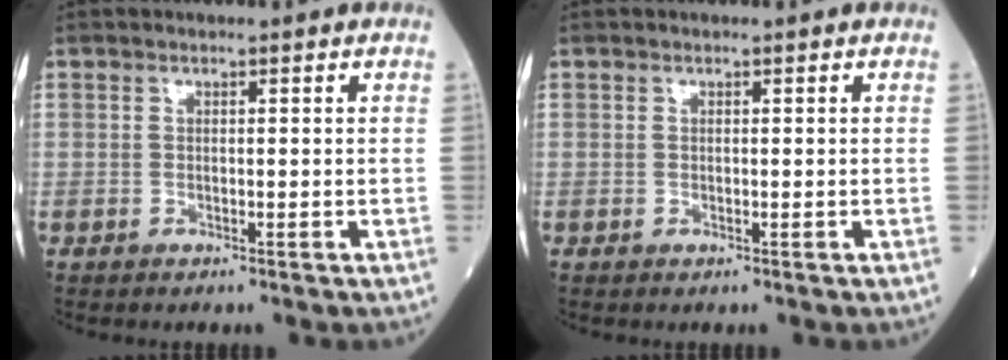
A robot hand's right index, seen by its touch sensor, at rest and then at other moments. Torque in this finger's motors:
{"motor_torque": [0.00, 0.00, 0.00, 0.00]}